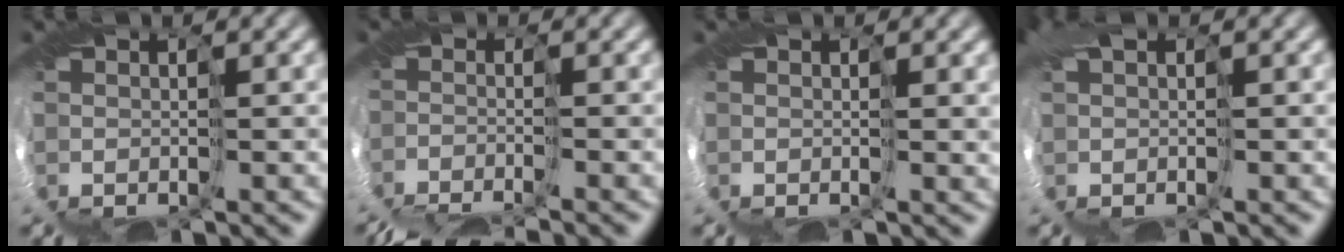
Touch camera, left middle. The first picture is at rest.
{"total": 7.3, "force": [-7.3, -0.4, 0.4], "torque": [-0.024, -0.032, -0.099]}
{"total": 1.0, "force": [0.4, 0.2, 0.9], "torque": [-0.017, -0.003, 0.010]}
{"total": 0.8, "force": [0.3, 0.1, 0.7], "torque": [-0.042, 0.002, 0.024]}